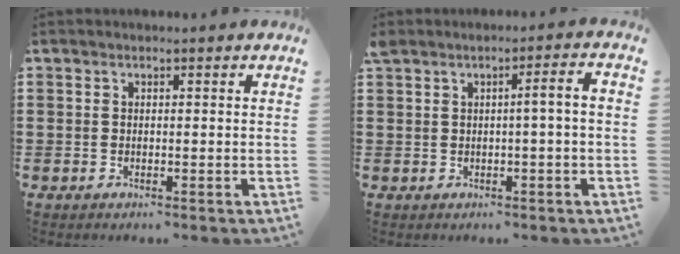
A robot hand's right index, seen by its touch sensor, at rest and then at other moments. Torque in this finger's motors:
{"motor_torque": [0.02, 0.59, 0.33, 0.05]}